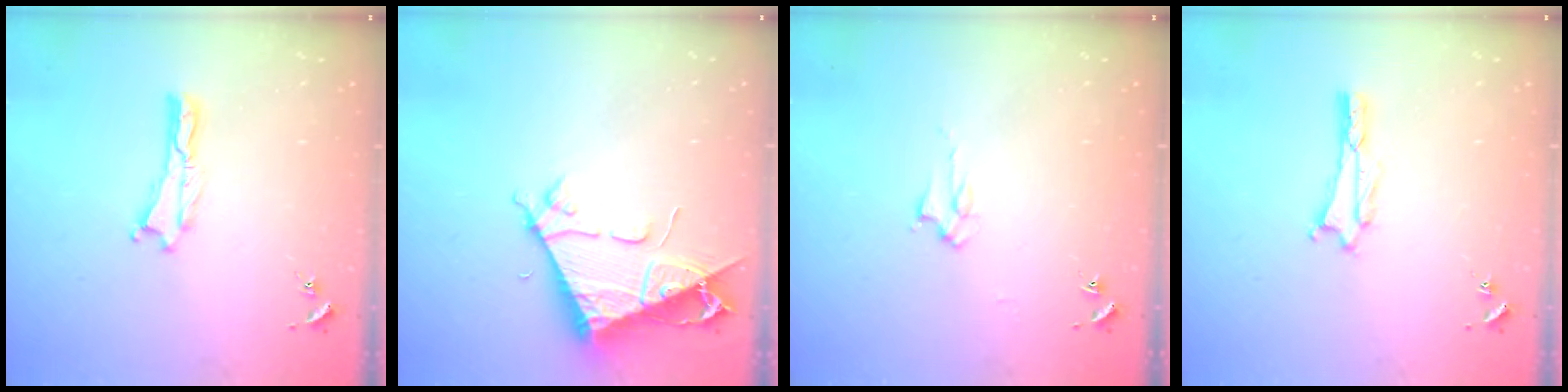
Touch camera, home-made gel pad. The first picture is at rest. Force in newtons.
{"total": 7.6, "press": 7.5, "slide": 0.9}
{"total": 2.8, "press": 2.8, "slide": 0.4}
{"total": 1.6, "press": 1.6, "slide": 0.2}